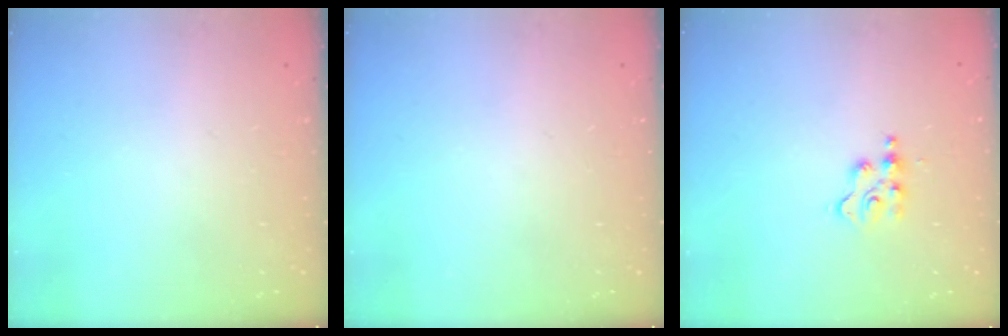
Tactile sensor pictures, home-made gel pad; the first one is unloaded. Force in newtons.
{"total": 0.0}
{"total": 3.9, "press": 3.9, "slide": 0.5}